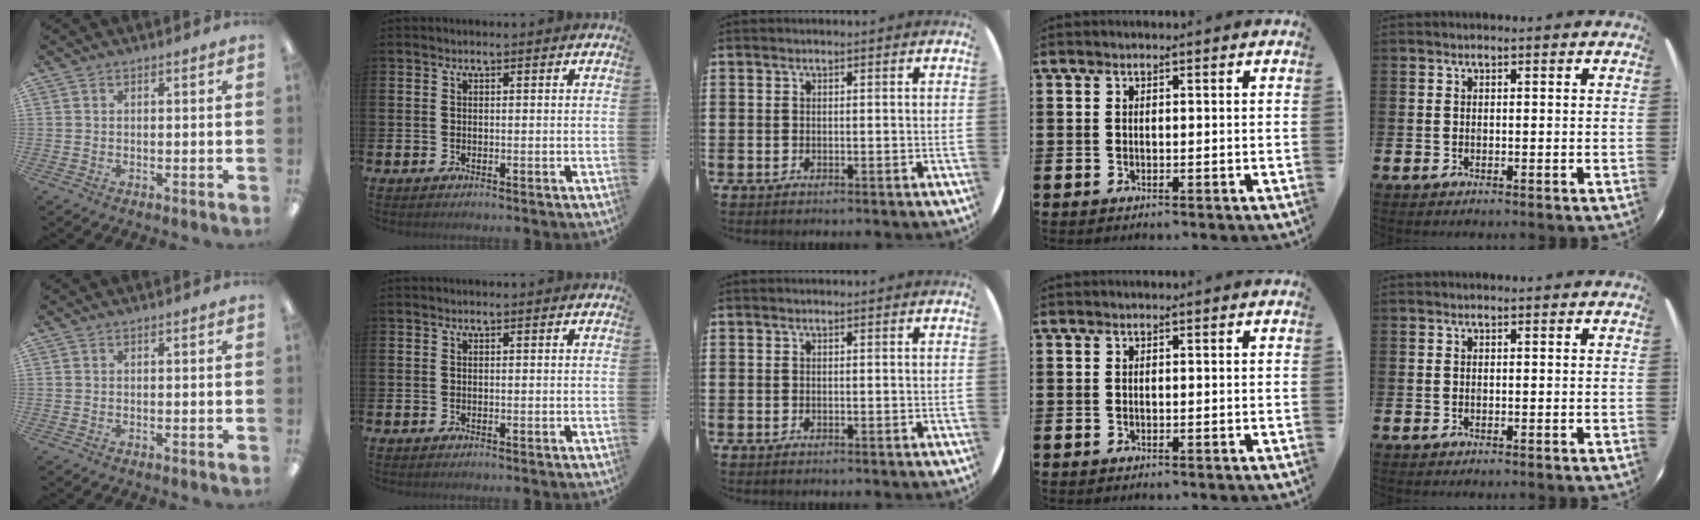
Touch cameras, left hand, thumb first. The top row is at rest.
{}